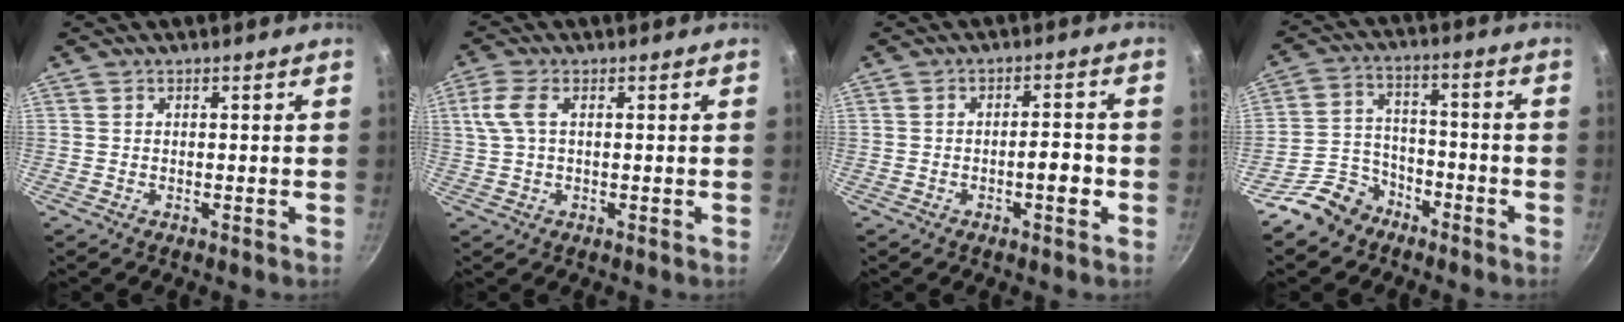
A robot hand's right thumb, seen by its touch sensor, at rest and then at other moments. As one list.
[{"total": 4.7, "force": [1.0, 2.2, 4.1], "torque": [-0.094, 0.010, 0.018]}, {"total": 4.1, "force": [-1.4, 1.5, 3.5], "torque": [-0.041, 0.019, -0.022]}, {"total": 9.3, "force": [-6.7, 6.0, 2.3], "torque": [-0.021, 0.062, -0.124]}]